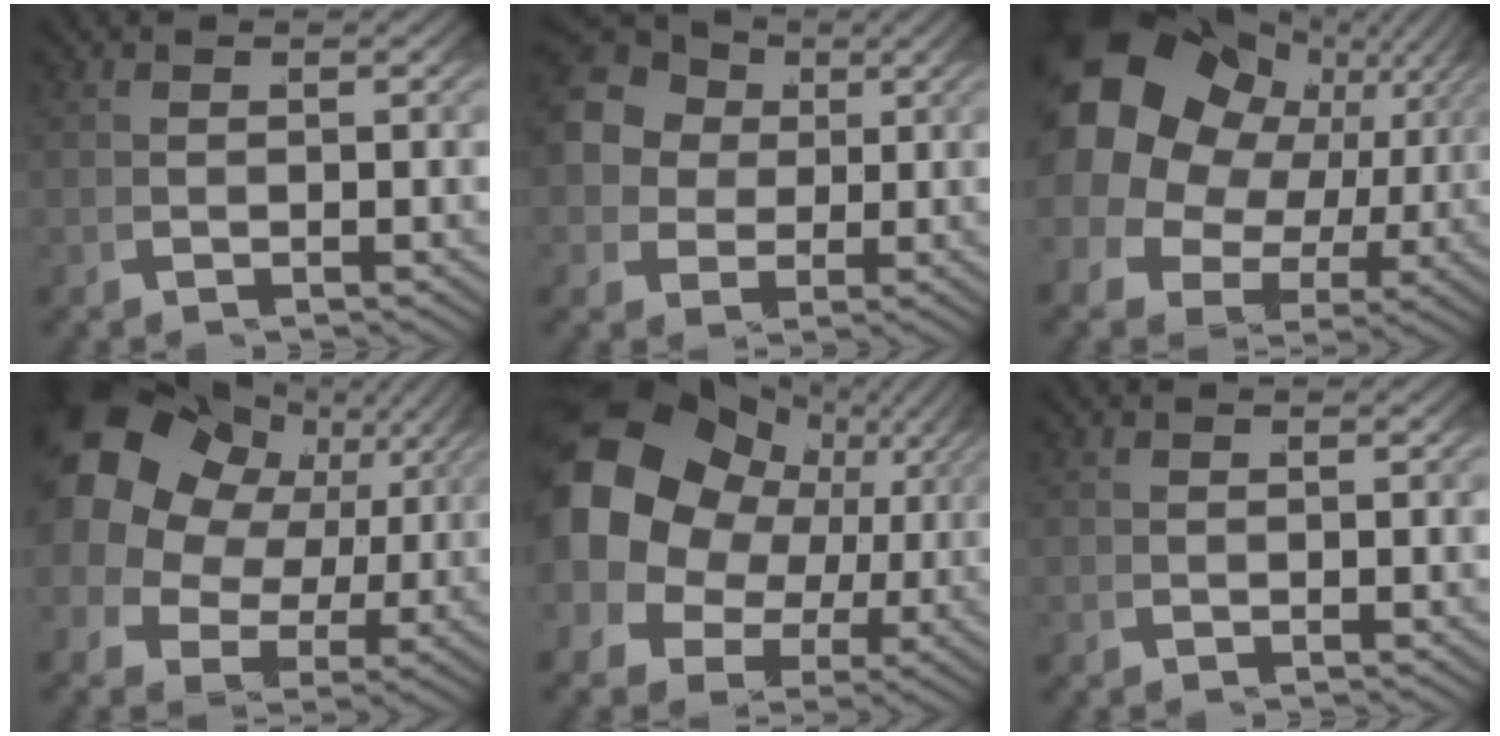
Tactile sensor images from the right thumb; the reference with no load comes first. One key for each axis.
{"total": 10.7, "fx": 3.4, "fy": 8.8, "fz": 5.2, "tx": -0.127, "ty": -0.006, "tz": 0.052}
{"total": 18.1, "fx": 2.8, "fy": 13.8, "fz": 11.4, "tx": -0.220, "ty": -0.018, "tz": 0.042}
{"total": 16.1, "fx": 3.5, "fy": 12.2, "fz": 9.9, "tx": -0.185, "ty": 0.003, "tz": 0.045}
{"total": 15.3, "fx": 1.4, "fy": 11.8, "fz": 9.7, "tx": -0.208, "ty": -0.022, "tz": 0.031}
{"total": 0.0}